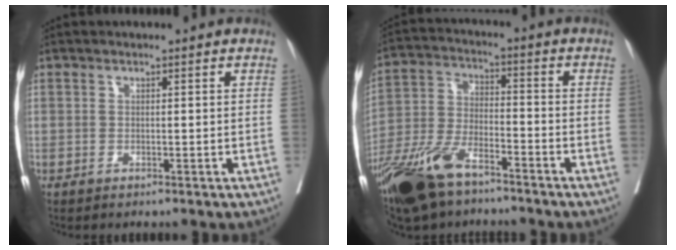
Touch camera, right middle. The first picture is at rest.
{"total": 13.2, "force": [-9.5, 4.3, 8.1], "torque": [-0.170, -0.021, -0.184]}